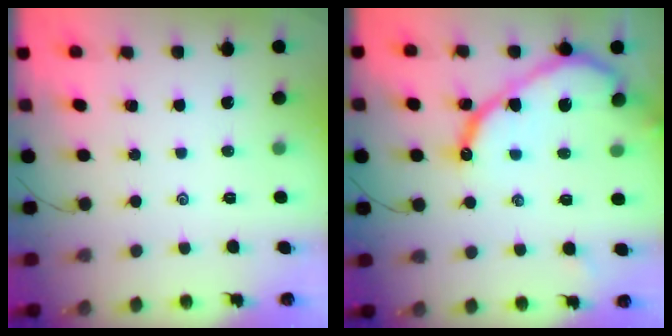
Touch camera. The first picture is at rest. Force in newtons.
{"total": 14.6, "press": 14.6, "slide": 1.4}